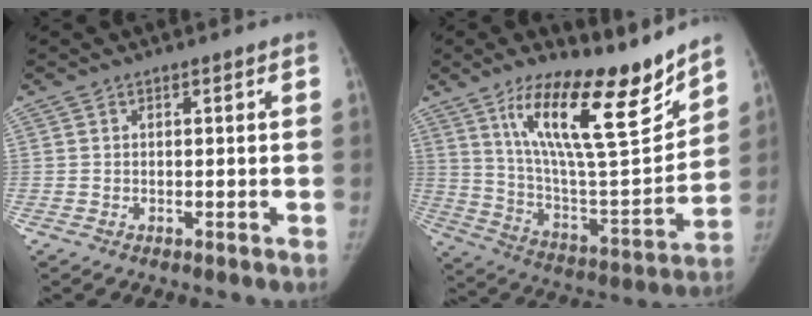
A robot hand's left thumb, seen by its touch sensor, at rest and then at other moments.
{"total": 22.6, "force": [15.2, 5.5, 15.7], "torque": [-0.223, -0.087, 0.268]}